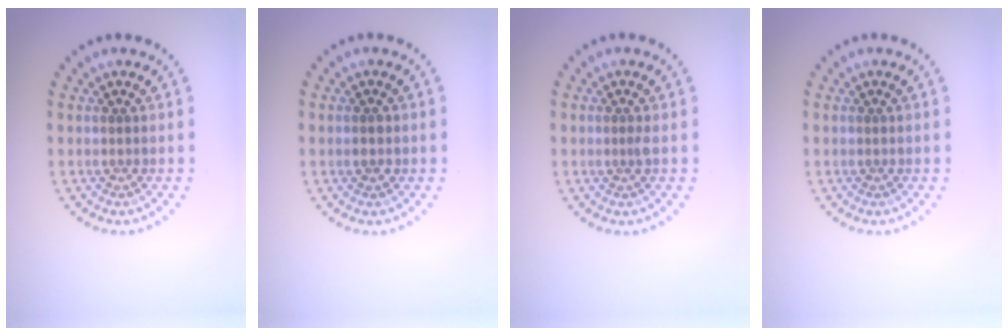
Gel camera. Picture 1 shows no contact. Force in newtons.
{"total": 1.3, "press": 1.3, "slide": 0.1}
{"total": 0.6, "press": 0.4, "slide": 0.4}
{"total": 0.0}